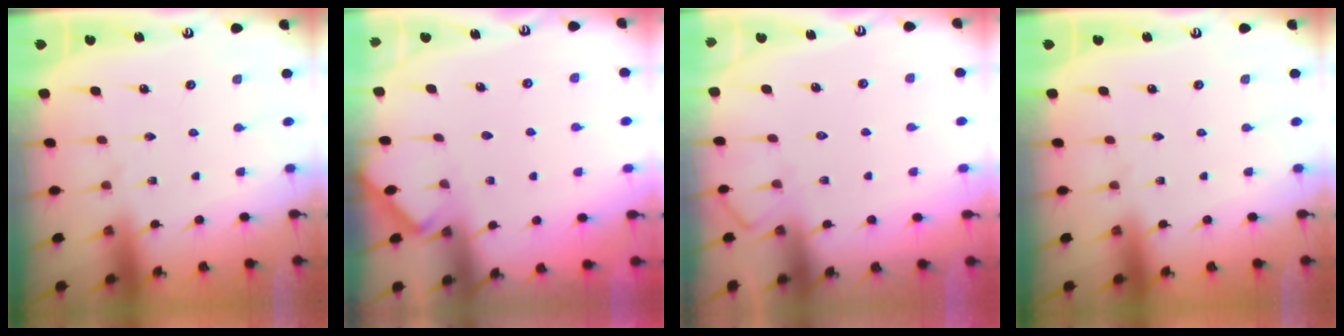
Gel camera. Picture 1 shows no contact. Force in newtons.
{"total": 2.3, "press": 2.3, "slide": 0.3}
{"total": 6.1, "press": 6.1, "slide": 0.7}
{"total": 0.0}